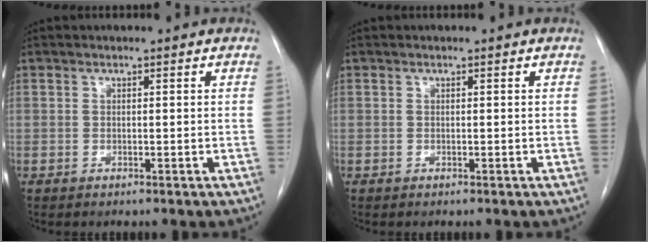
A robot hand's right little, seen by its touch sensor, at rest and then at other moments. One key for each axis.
{"total": 0.0}